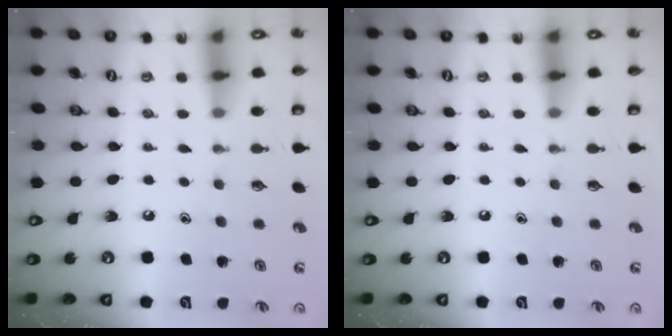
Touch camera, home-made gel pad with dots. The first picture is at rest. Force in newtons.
{"total": 0.0}